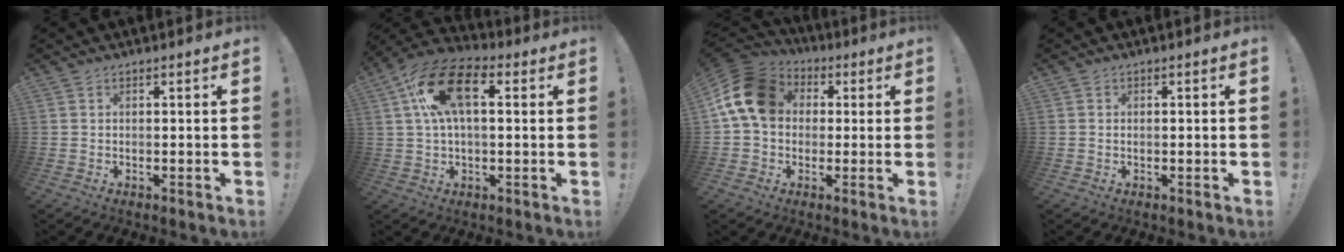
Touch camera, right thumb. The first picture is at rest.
{"total": 16.5, "force": [4.3, 9.0, 13.1], "torque": [-0.232, 0.015, 0.080]}
{"total": 16.7, "force": [3.5, 12.7, 10.3], "torque": [-0.182, 0.008, 0.072]}
{"total": 0.0}